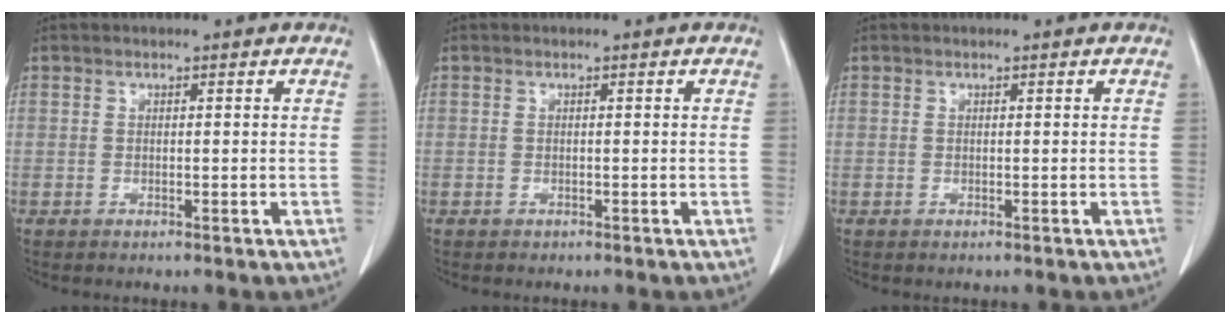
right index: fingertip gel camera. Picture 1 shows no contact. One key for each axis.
{"total": 0.0}
{"total": 0.0}